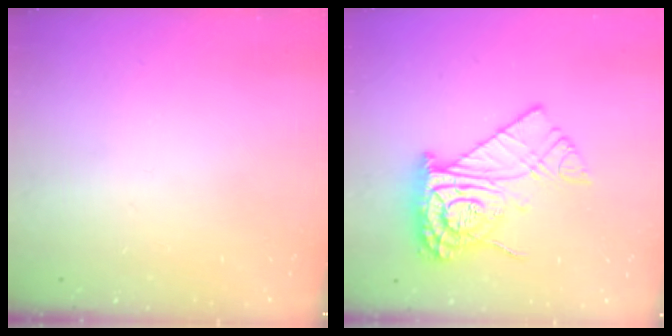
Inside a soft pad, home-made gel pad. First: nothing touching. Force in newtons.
{"total": 16.5, "press": 16.4, "slide": 1.8}